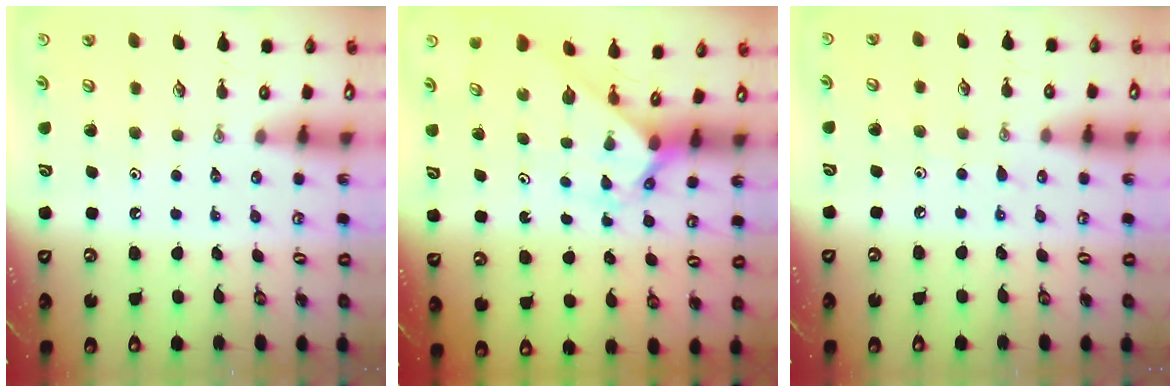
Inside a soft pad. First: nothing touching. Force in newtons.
{"total": 2.2, "press": 2.2, "slide": 0.2}
{"total": 5.1, "press": 5.1, "slide": 0.5}